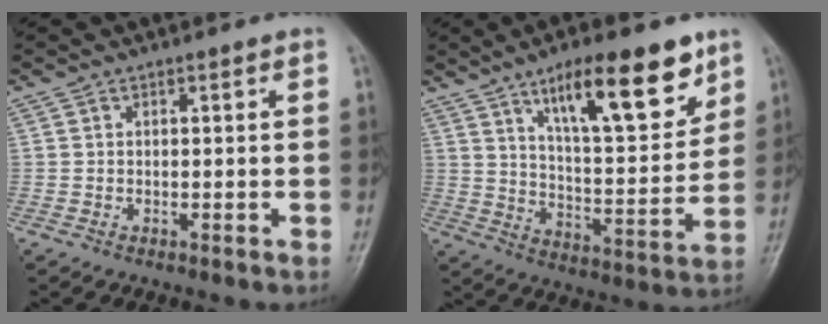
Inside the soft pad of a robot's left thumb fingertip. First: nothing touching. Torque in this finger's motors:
{"motor_torque": [0.88, 0.66, 1.61, -1.17, 0.15]}